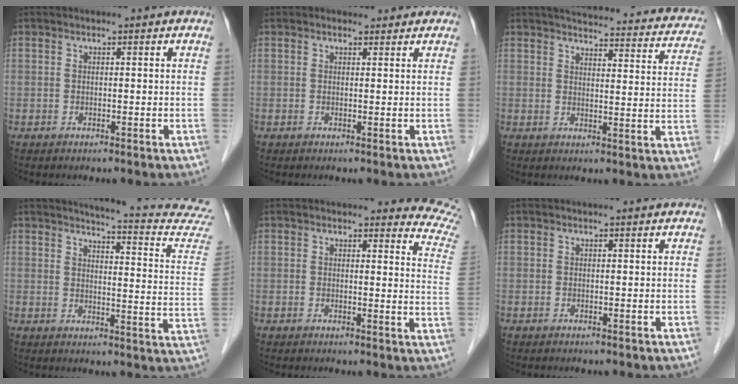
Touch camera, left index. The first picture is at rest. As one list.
[{"total": 1.2, "force": [1.0, 0.7, -0.1], "torque": [-0.003, 0.003, 0.011]}, {"total": 21.9, "force": [19.6, 4.8, 8.4], "torque": [-0.090, -0.011, 0.212]}, {"total": 17.5, "force": [16.8, 0.3, 4.9], "torque": [-0.048, -0.105, 0.168]}, {"total": 9.3, "force": [9.3, 0.9, 0.7], "torque": [0.025, -0.074, 0.059]}, {"total": 0.5, "force": [0.5, 0.0, 0.3], "torque": [-0.008, 0.005, 0.006]}]